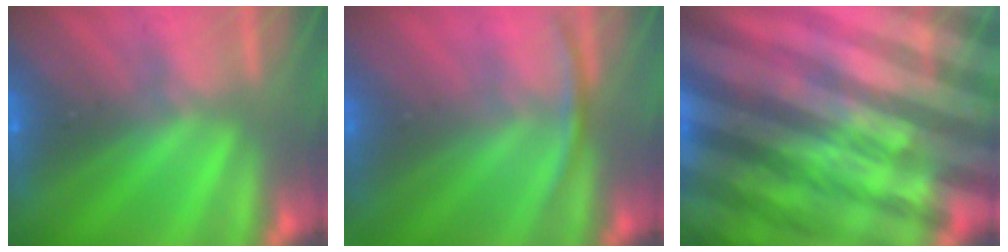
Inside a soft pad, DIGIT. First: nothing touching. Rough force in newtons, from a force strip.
{"total": 2.7}
{"total": 9.1}